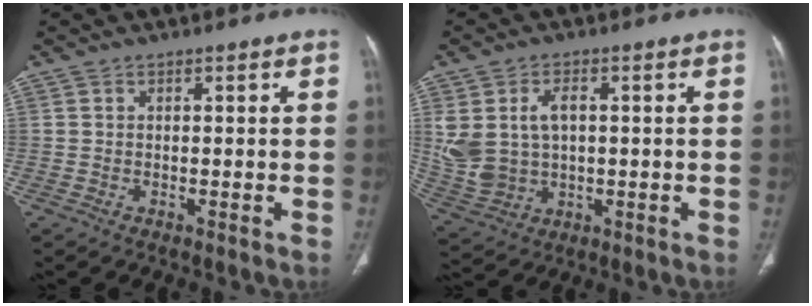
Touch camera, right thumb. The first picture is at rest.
{"total": 9.1, "force": [1.7, 5.9, 6.7], "torque": [-0.143, -0.002, 0.050]}